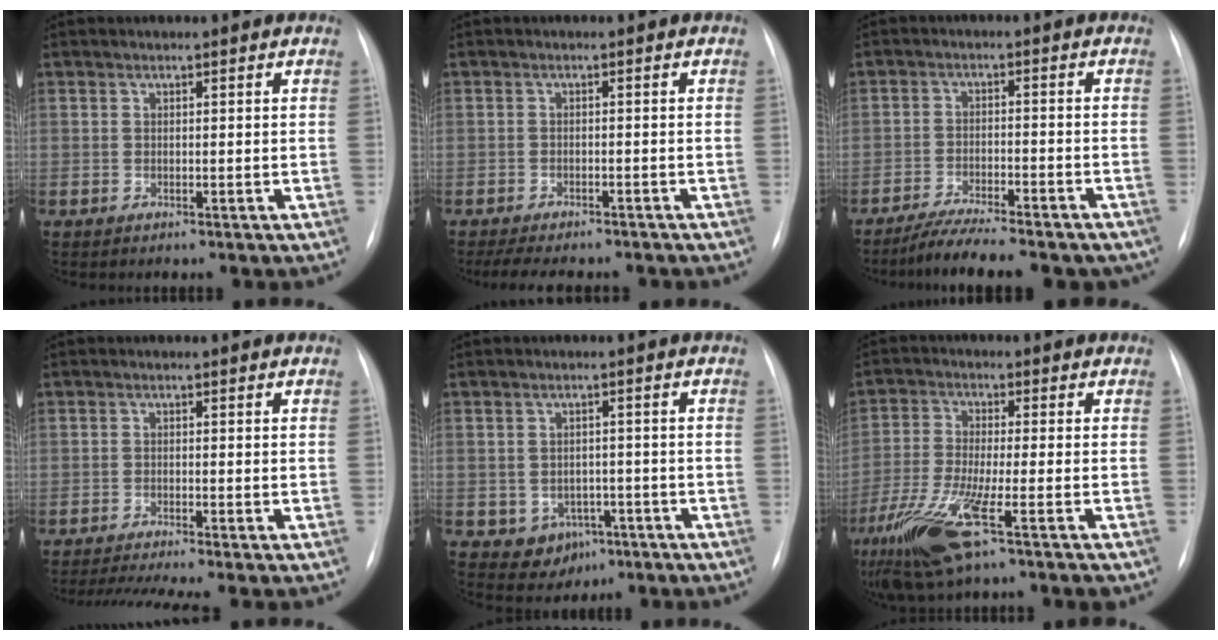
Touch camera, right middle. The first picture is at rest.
{"total": 9.9, "force": [-8.6, 2.6, 4.1], "torque": [-0.061, -0.004, -0.113]}
{"total": 13.5, "force": [-11.5, 2.8, 6.5], "torque": [-0.096, 0.000, -0.168]}
{"total": 5.9, "force": [-4.7, -0.7, 3.4], "torque": [-0.055, -0.011, -0.076]}
{"total": 4.9, "force": [-2.1, 4.1, 1.5], "torque": [-0.018, 0.011, -0.017]}
{"total": 12.0, "force": [-6.6, 0.9, 9.9], "torque": [-0.212, -0.031, -0.126]}